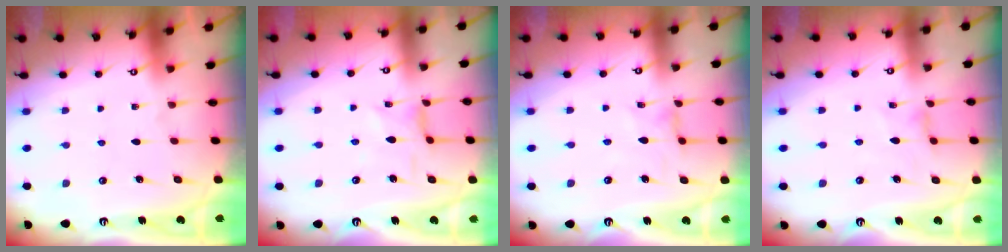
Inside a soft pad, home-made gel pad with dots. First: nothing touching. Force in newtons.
{"total": 2.1, "press": 2.1, "slide": 0.5}
{"total": 0.9, "press": 0.9, "slide": 0.3}
{"total": 2.5, "press": 2.4, "slide": 0.4}